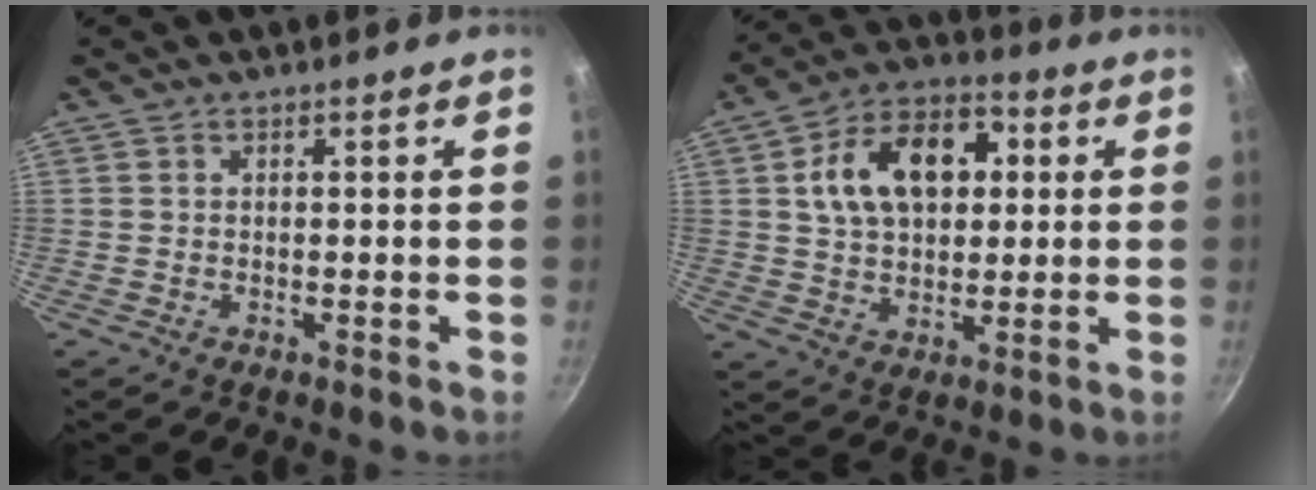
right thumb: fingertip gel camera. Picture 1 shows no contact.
{"total": 15.7, "force": [3.5, 10.2, 11.3], "torque": [-0.164, 0.013, 0.054]}